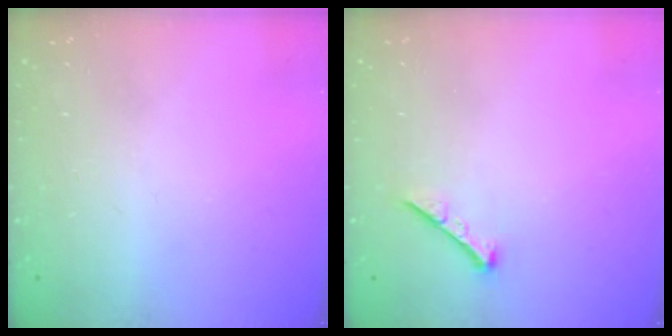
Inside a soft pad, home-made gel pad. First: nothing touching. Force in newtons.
{"total": 0.0}